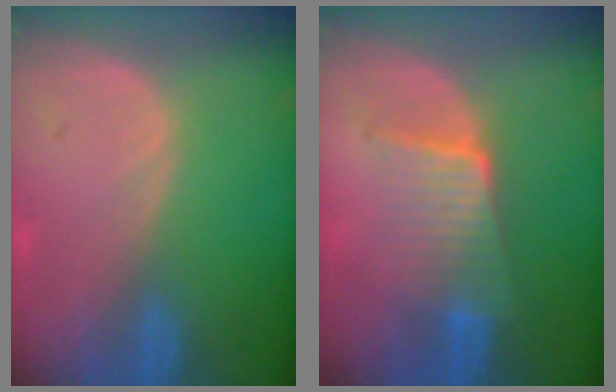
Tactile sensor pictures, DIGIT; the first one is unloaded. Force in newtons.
{"total": 6.6, "press": 5.8, "slide": 3.3}